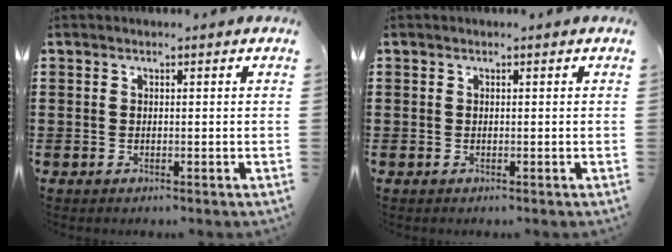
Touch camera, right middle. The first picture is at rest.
{"total": 0.0}